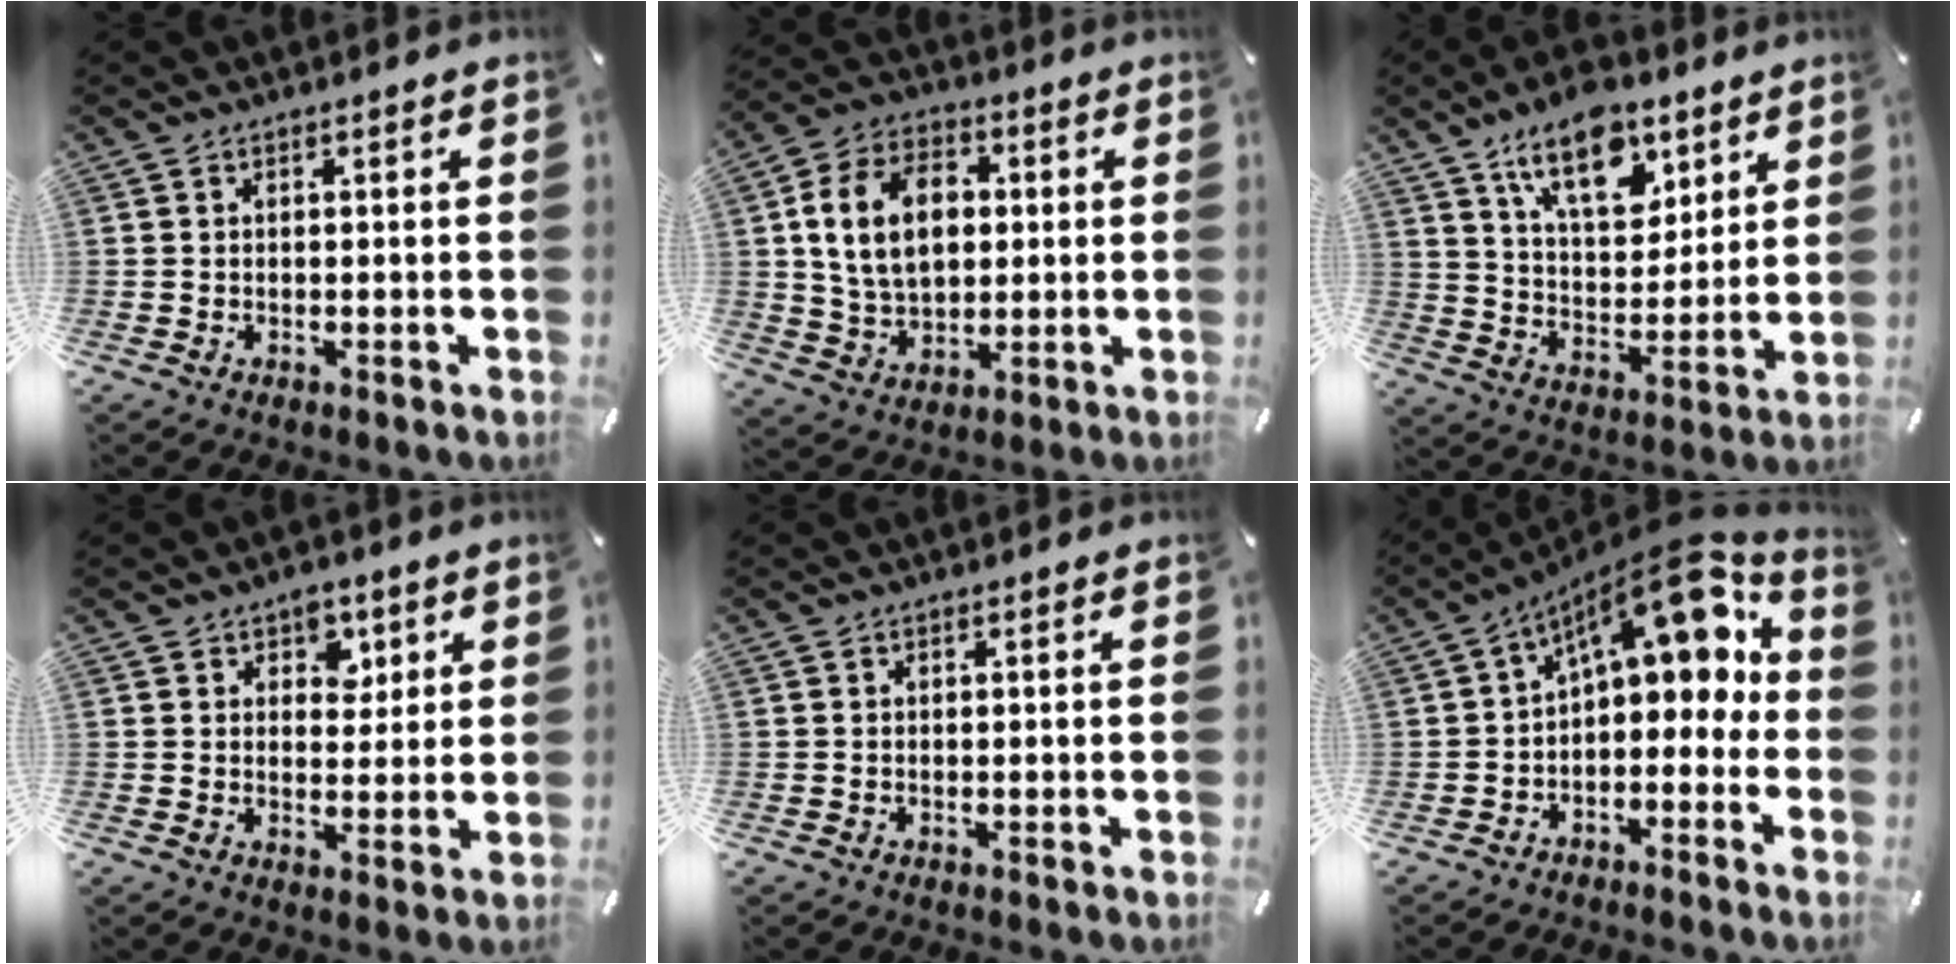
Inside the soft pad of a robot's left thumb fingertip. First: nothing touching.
{"total": 14.4, "force": [2.2, 10.8, 9.4], "torque": [-0.195, 0.013, 0.038]}
{"total": 15.2, "force": [9.4, 8.5, 8.5], "torque": [-0.128, -0.044, 0.167]}
{"total": 5.0, "force": [2.6, 4.0, 1.6], "torque": [-0.004, -0.006, 0.037]}
{"total": 0.0}
{"total": 12.3, "force": [6.1, 5.9, 8.9], "torque": [-0.115, -0.052, 0.100]}